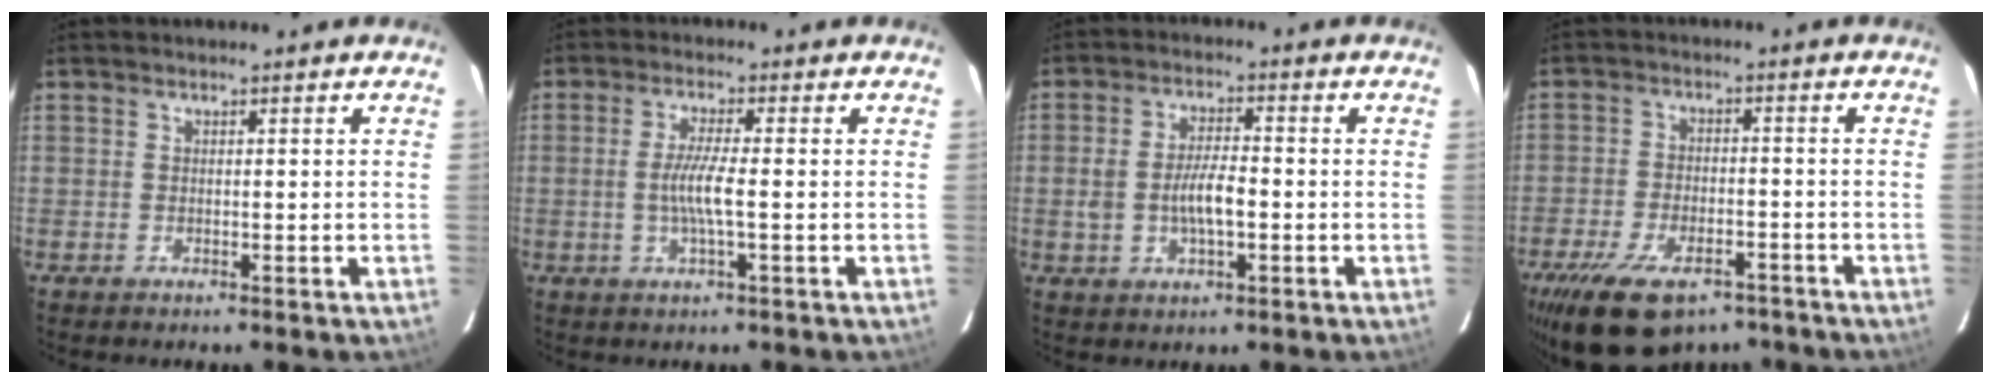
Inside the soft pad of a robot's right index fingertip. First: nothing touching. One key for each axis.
{"total": 4.2, "fx": -1.0, "fy": -0.6, "fz": 4.0, "tx": -0.077, "ty": -0.006, "tz": -0.020}
{"total": 6.5, "fx": -1.2, "fy": 2.6, "fz": 5.8, "tx": -0.117, "ty": 0.004, "tz": -0.019}
{"total": 16.0, "fx": -11.4, "fy": 7.2, "fz": 8.5, "tx": -0.189, "ty": -0.025, "tz": -0.181}